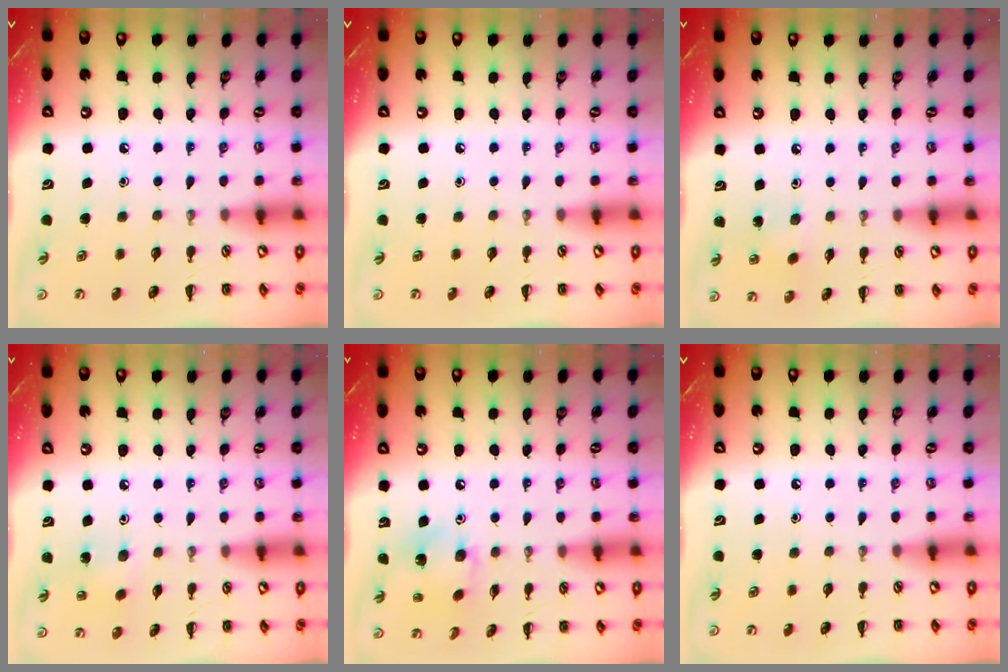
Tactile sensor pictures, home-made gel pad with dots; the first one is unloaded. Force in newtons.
{"total": 0.0}
{"total": 2.4, "press": 2.3, "slide": 0.8}
{"total": 2.3, "press": 2.1, "slide": 0.9}
{"total": 6.6, "press": 6.5, "slide": 0.6}
{"total": 0.0}